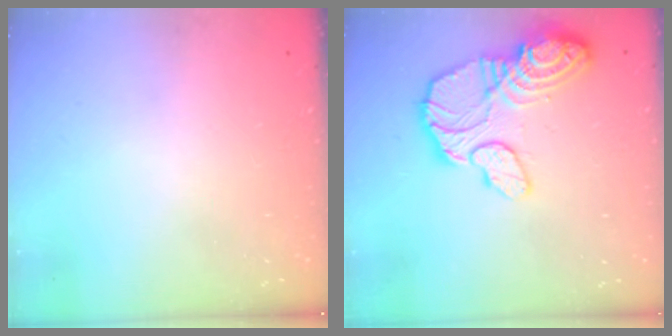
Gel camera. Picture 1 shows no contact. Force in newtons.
{"total": 18.0, "press": 17.9, "slide": 1.7}